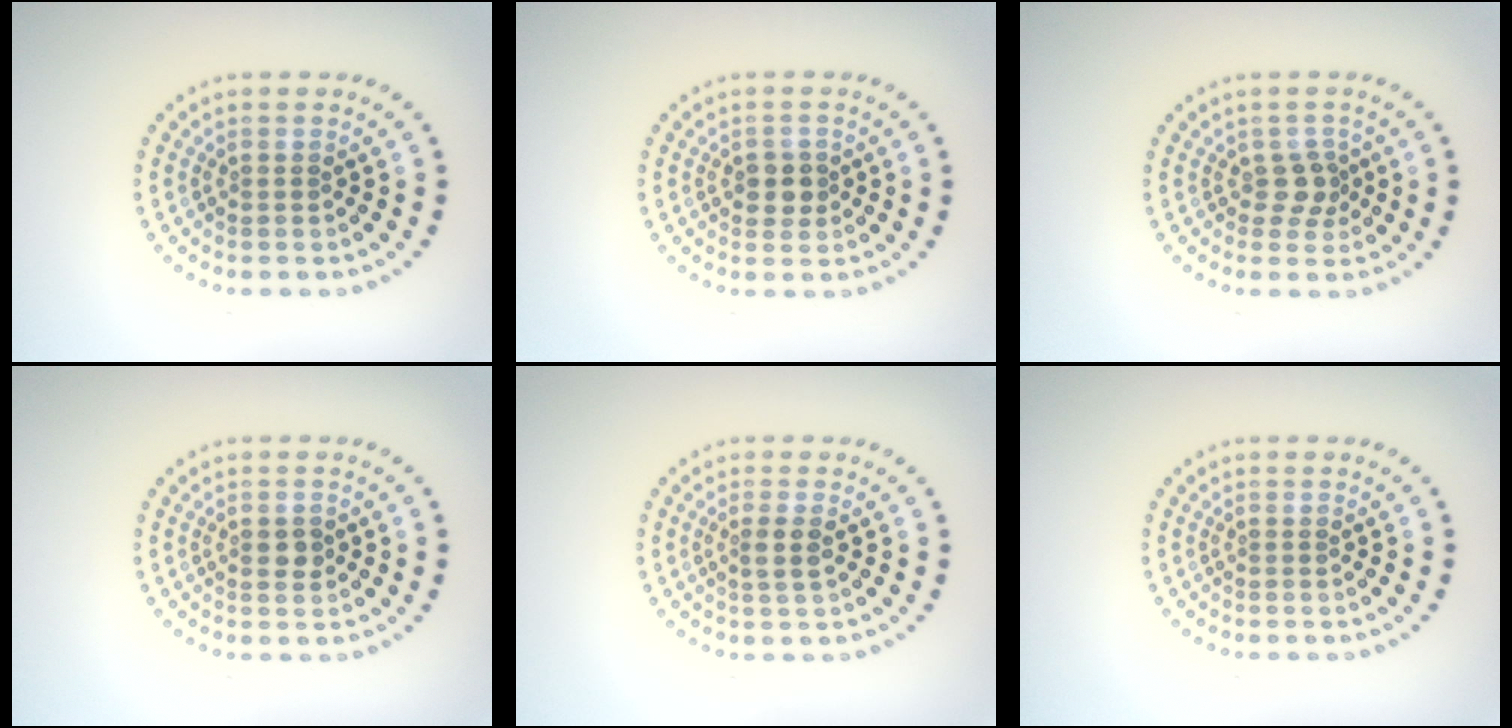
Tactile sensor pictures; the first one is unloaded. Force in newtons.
{"total": 2.0, "press": 2.0, "slide": 0.6}
{"total": 1.7, "press": 1.4, "slide": 0.9}
{"total": 1.4, "press": 1.4, "slide": 0.1}
{"total": 1.6, "press": 1.4, "slide": 0.7}
{"total": 0.0}